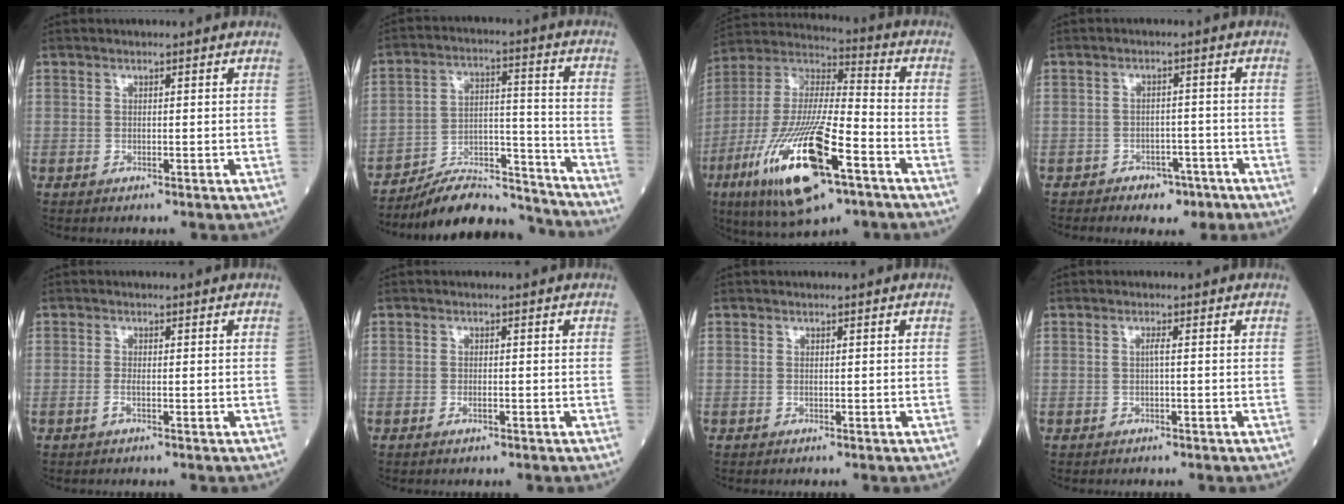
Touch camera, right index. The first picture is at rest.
{"total": 14.2, "force": [-13.7, 2.4, 2.9], "torque": [-0.035, 0.042, -0.222]}
{"total": 22.8, "force": [-10.2, 5.1, 19.8], "torque": [-0.425, -0.042, -0.181]}
{"total": 4.5, "force": [-3.1, 2.7, 1.7], "torque": [-0.019, 0.009, -0.040]}
{"total": 1.1, "force": [-0.4, 0.2, 1.0], "torque": [-0.022, -0.001, -0.008]}
{"total": 1.0, "force": [-0.5, 0.3, 0.9], "torque": [-0.019, -0.001, -0.007]}
{"total": 0.0}
{"total": 0.7, "force": [-0.1, -0.1, 0.7], "torque": [-0.013, 0.001, -0.003]}